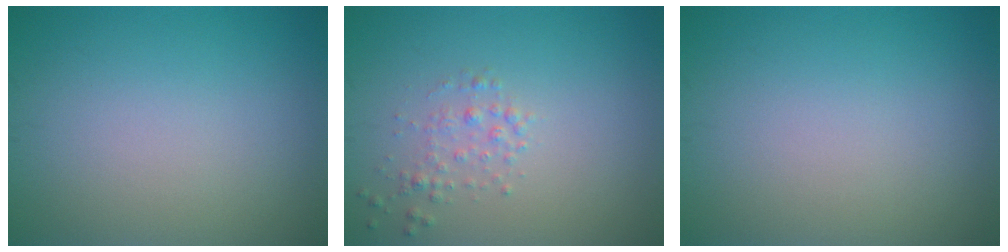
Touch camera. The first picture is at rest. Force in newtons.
{"total": 1.4, "press": 1.4, "slide": 0.1}
{"total": 0.0}